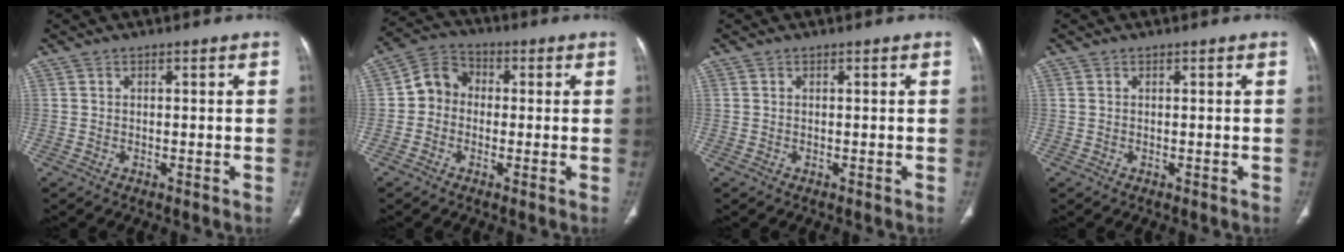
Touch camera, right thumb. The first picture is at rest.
{"total": 6.5, "force": [-0.5, 5.7, 3.0], "torque": [-0.032, 0.024, -0.026]}
{"total": 0.0}
{"total": 0.0}